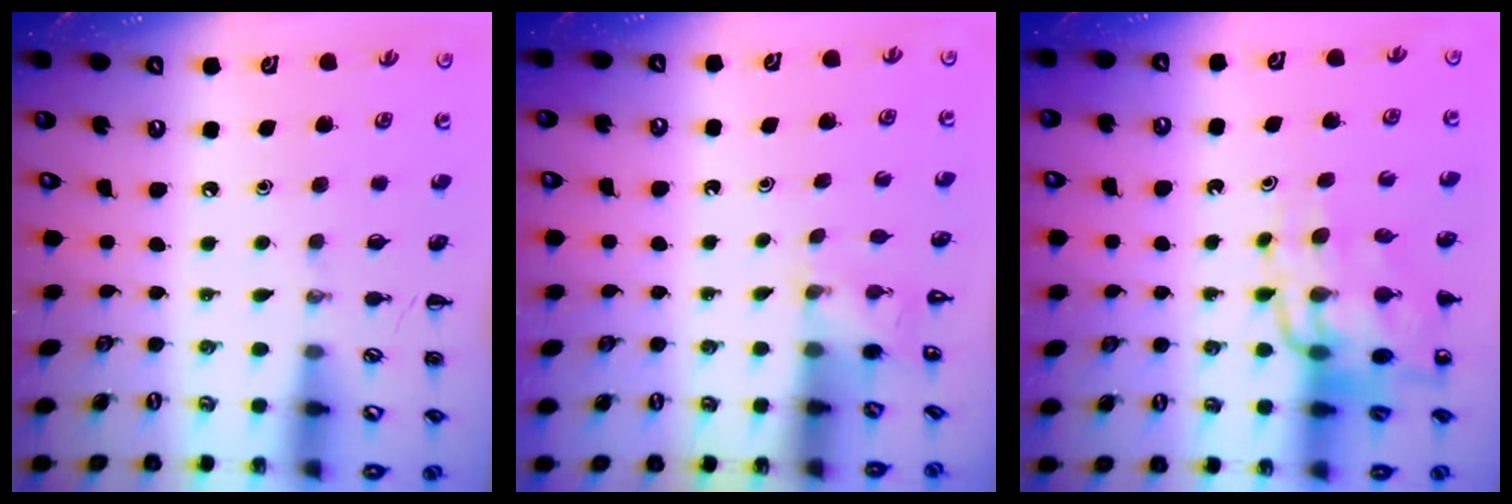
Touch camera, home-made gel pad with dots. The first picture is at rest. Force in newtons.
{"total": 2.2, "press": 2.1, "slide": 0.7}
{"total": 13.9, "press": 13.5, "slide": 3.5}